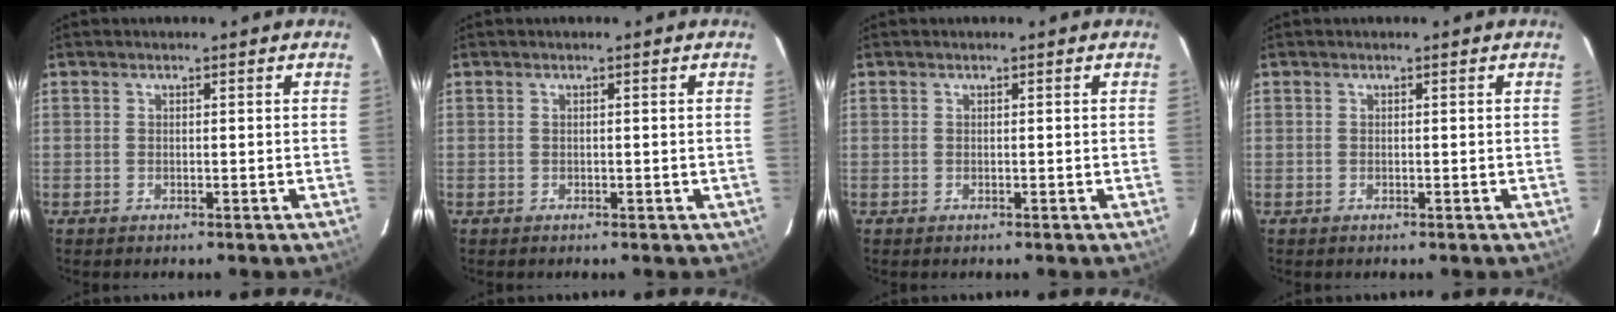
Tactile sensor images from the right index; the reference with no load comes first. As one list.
[{"total": 0.7, "force": [-0.4, 0.6, 0.2], "torque": [0.002, -0.001, -0.001]}, {"total": 0.0}, {"total": 0.0}]